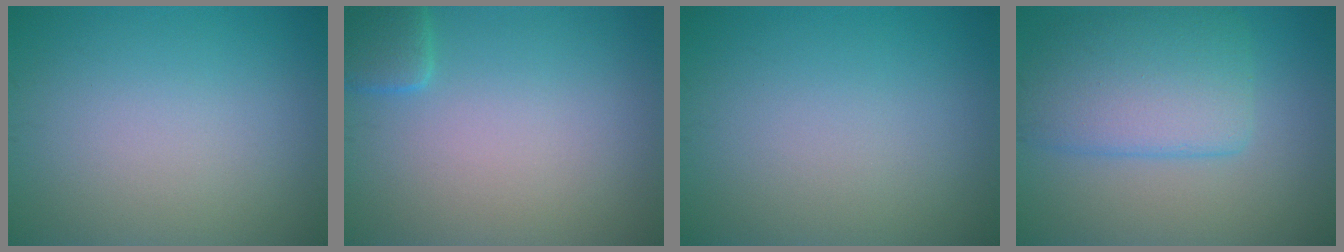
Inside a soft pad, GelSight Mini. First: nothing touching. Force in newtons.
{"total": 2.0, "press": 2.0, "slide": 0.3}
{"total": 0.0}
{"total": 6.3, "press": 6.3, "slide": 0.3}